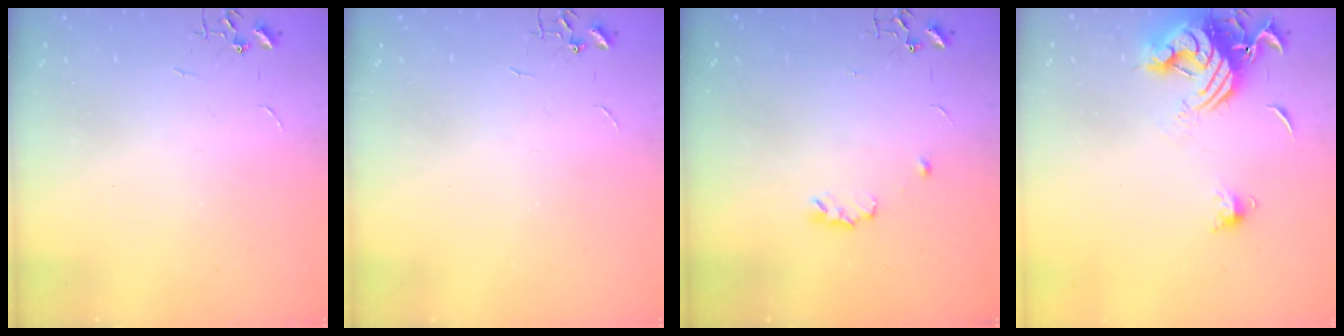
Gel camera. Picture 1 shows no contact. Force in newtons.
{"total": 0.0}
{"total": 5.0, "press": 5.0, "slide": 0.8}
{"total": 13.3, "press": 13.2, "slide": 1.5}